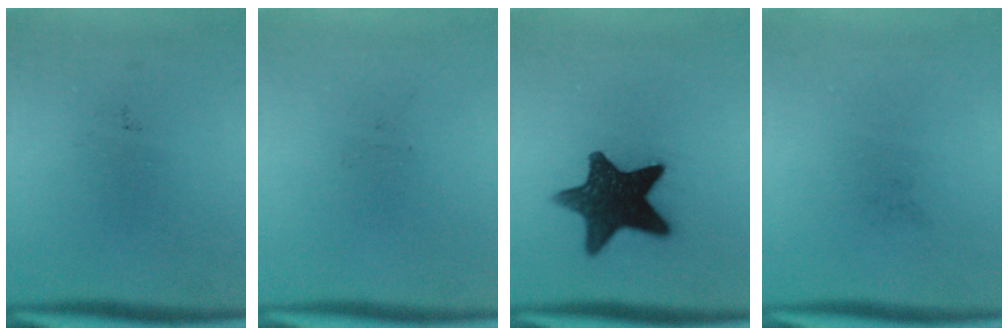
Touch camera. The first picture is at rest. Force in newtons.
{"total": 0.0}
{"total": 13.8}
{"total": 0.0}